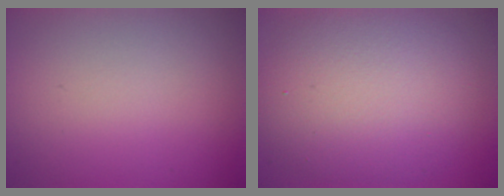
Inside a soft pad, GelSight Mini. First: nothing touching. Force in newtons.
{"total": 8.8, "press": 8.8, "slide": 0.9}